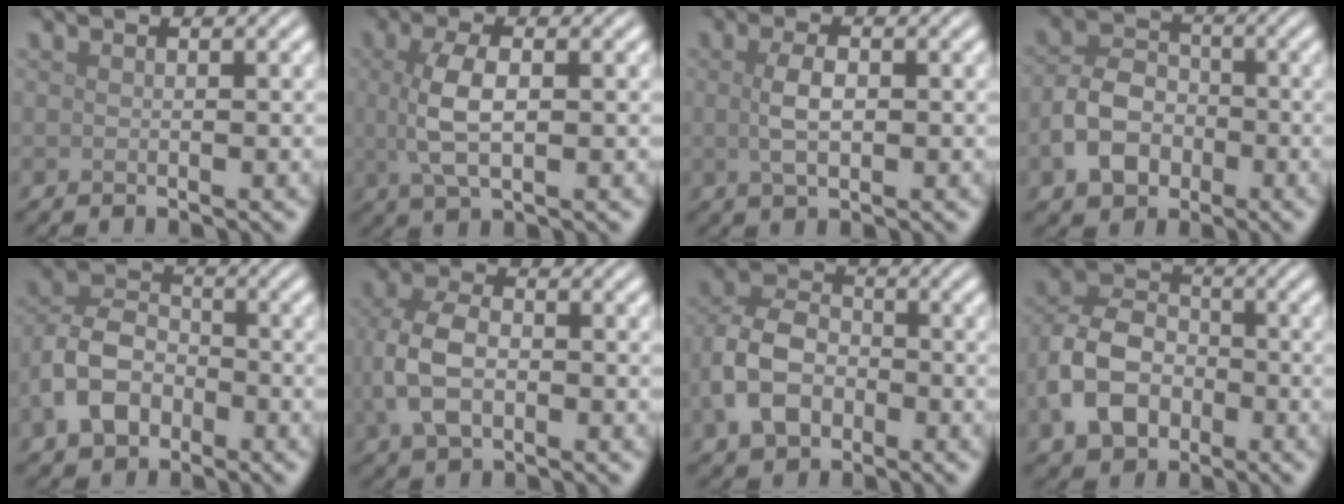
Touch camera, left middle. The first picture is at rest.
{"total": 4.3, "force": [0.3, 1.7, 3.9], "torque": [-0.090, 0.003, 0.006]}
{"total": 2.6, "force": [0.1, 1.2, 2.3], "torque": [-0.053, -0.001, 0.002]}
{"total": 4.9, "force": [-1.9, 3.6, 2.8], "torque": [-0.051, 0.003, -0.040]}
{"total": 5.5, "force": [-2.2, 3.9, 3.2], "torque": [-0.067, 0.003, -0.050]}
{"total": 5.5, "force": [-0.5, 3.6, 4.1], "torque": [-0.101, -0.001, -0.014]}
{"total": 5.9, "force": [-1.9, 4.3, 3.6], "torque": [-0.079, 0.005, -0.044]}
{"total": 6.8, "force": [-2.2, 5.0, 4.0], "torque": [-0.084, 0.004, -0.052]}